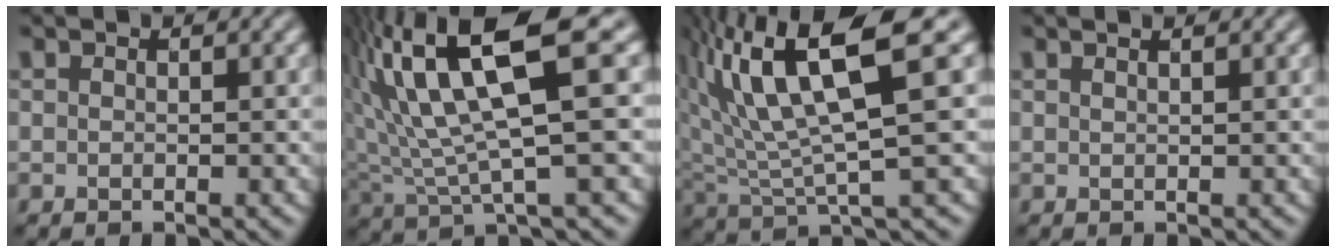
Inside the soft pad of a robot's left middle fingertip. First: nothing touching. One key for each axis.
{"total": 11.7, "fx": 4.4, "fy": 3.0, "fz": 10.4, "tx": -0.209, "ty": 0.018, "tz": 0.088}
{"total": 10.1, "fx": 3.8, "fy": 2.6, "fz": 9.1, "tx": -0.179, "ty": 0.014, "tz": 0.079}
{"total": 2.0, "fx": 1.4, "fy": 0.9, "fz": 1.2, "tx": 0.004, "ty": 0.015, "tz": -0.009}